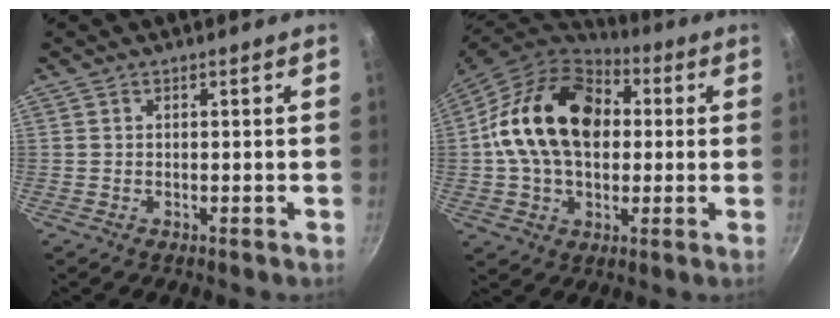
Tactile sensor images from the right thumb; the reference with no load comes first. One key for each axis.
{"total": 21.8, "fx": 2.6, "fy": 15.3, "fz": 15.3, "tx": -0.245, "ty": 0.031, "tz": 0.031}